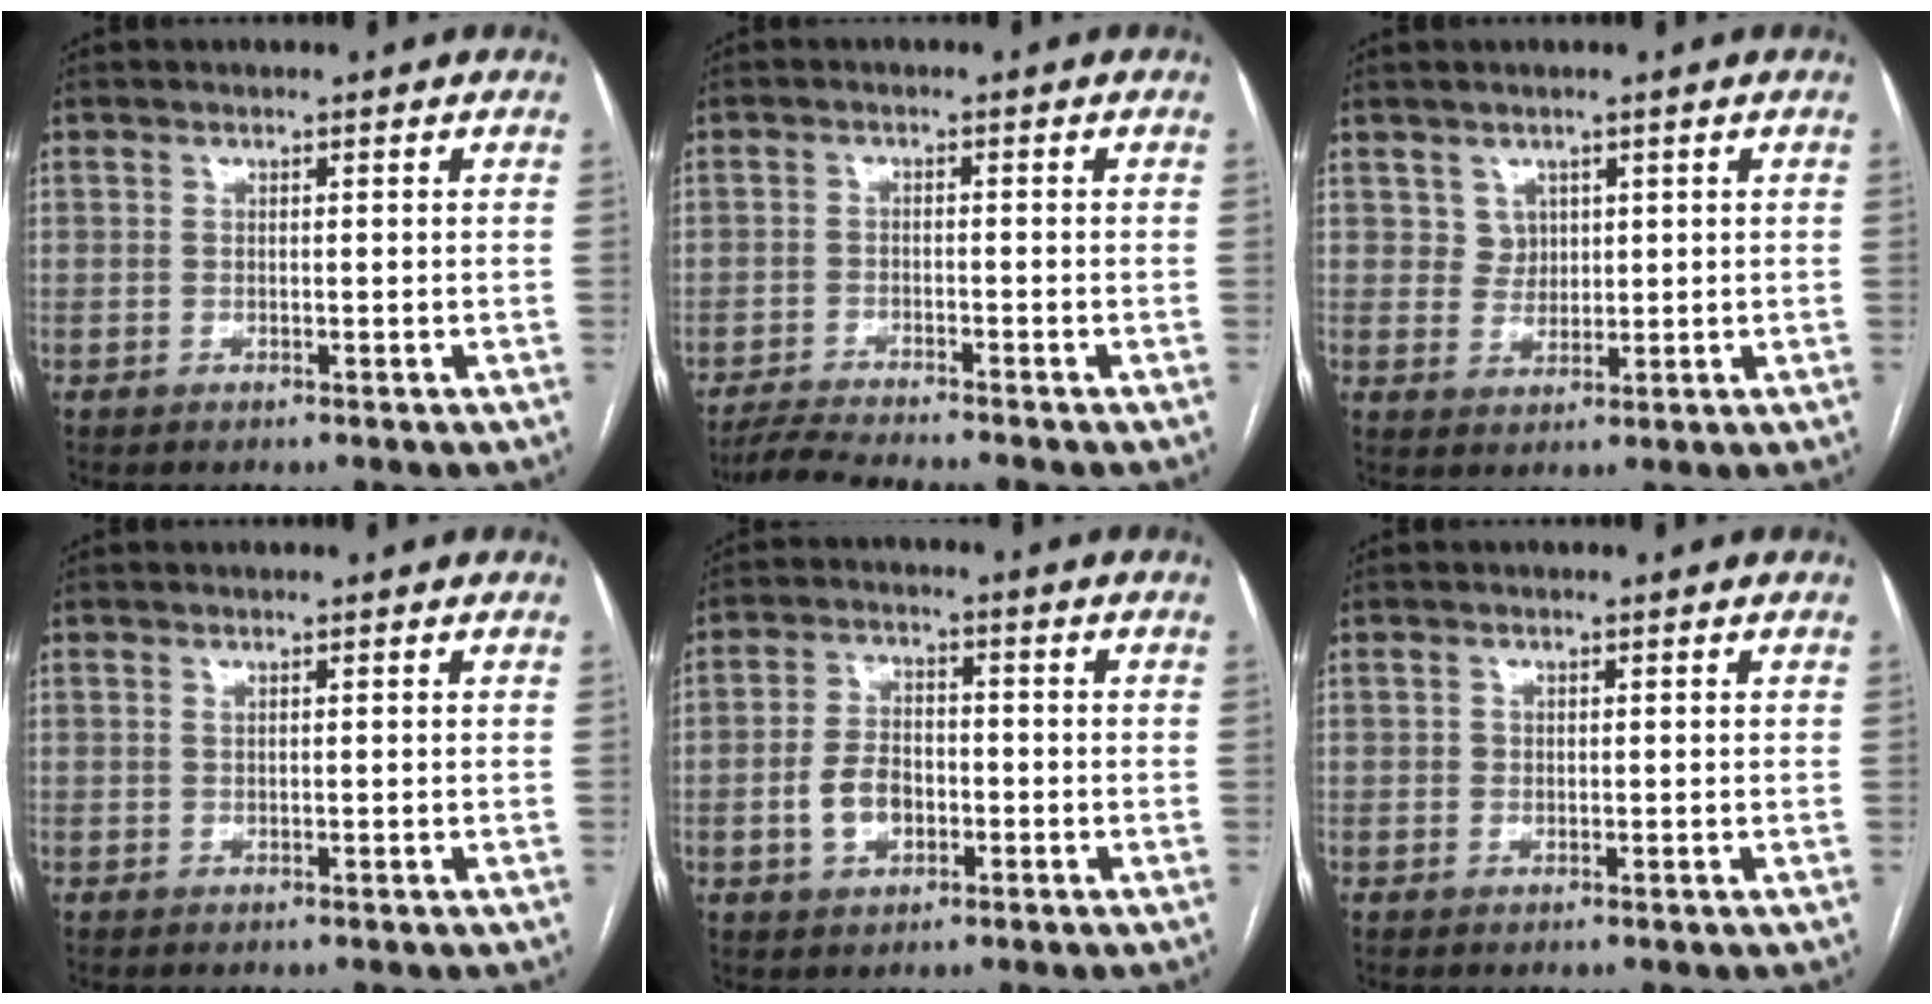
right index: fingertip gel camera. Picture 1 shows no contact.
{"total": 4.9, "force": [-4.6, -0.7, 1.6], "torque": [-0.026, -0.022, -0.080]}
{"total": 2.7, "force": [1.3, 2.4, 0.3], "torque": [-0.002, 0.000, 0.024]}
{"total": 0.0}
{"total": 6.1, "force": [-1.7, 4.0, 4.3], "torque": [-0.089, 0.010, -0.027]}
{"total": 0.6, "force": [0.1, 0.6, 0.1], "torque": [0.001, 0.002, 0.001]}